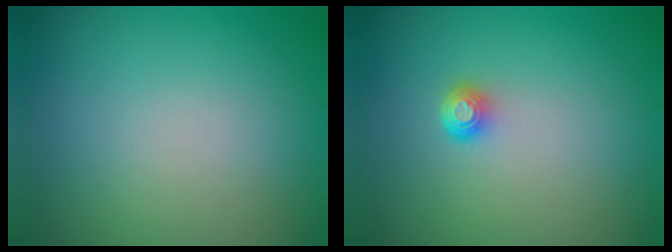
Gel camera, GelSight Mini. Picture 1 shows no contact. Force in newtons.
{"total": 1.5, "press": 1.1, "slide": 1.0}